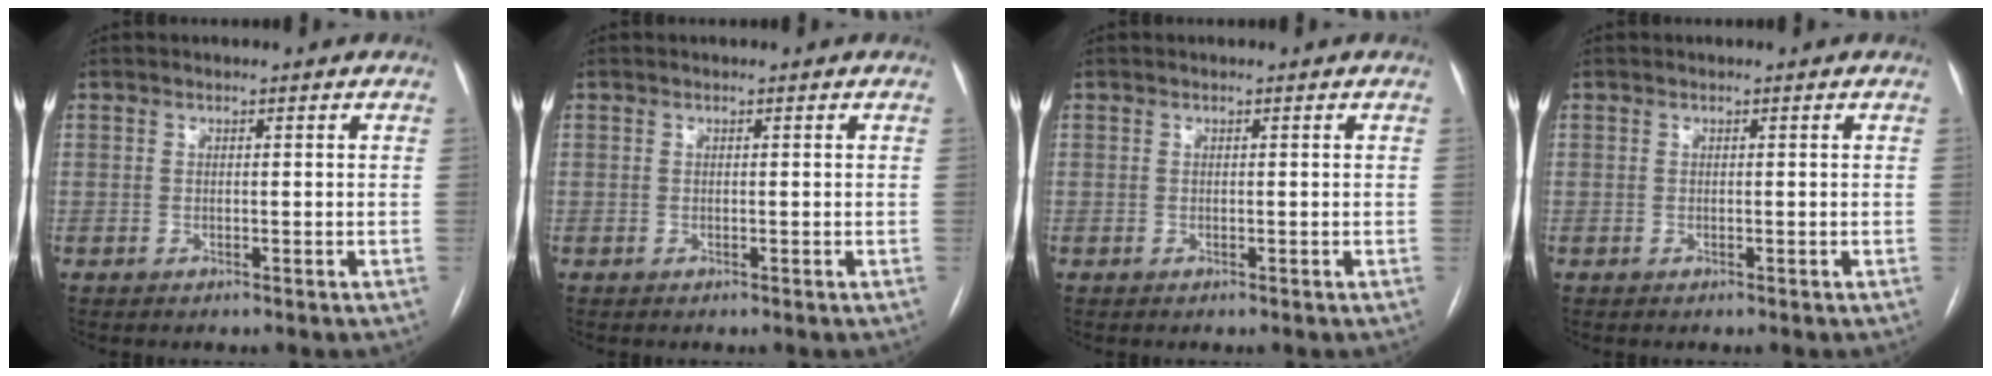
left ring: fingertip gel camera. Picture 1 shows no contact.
{"total": 0.0}
{"total": 0.0}
{"total": 0.0}